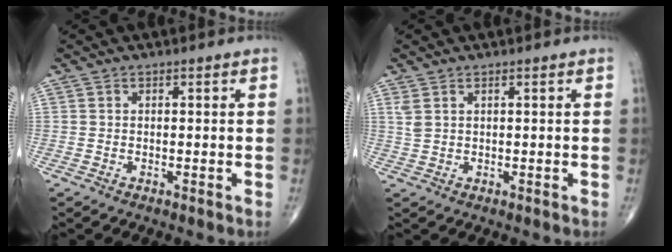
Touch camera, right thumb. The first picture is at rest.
{"total": 1.9, "force": [1.0, 0.7, 1.4], "torque": [-0.036, 0.004, 0.030]}